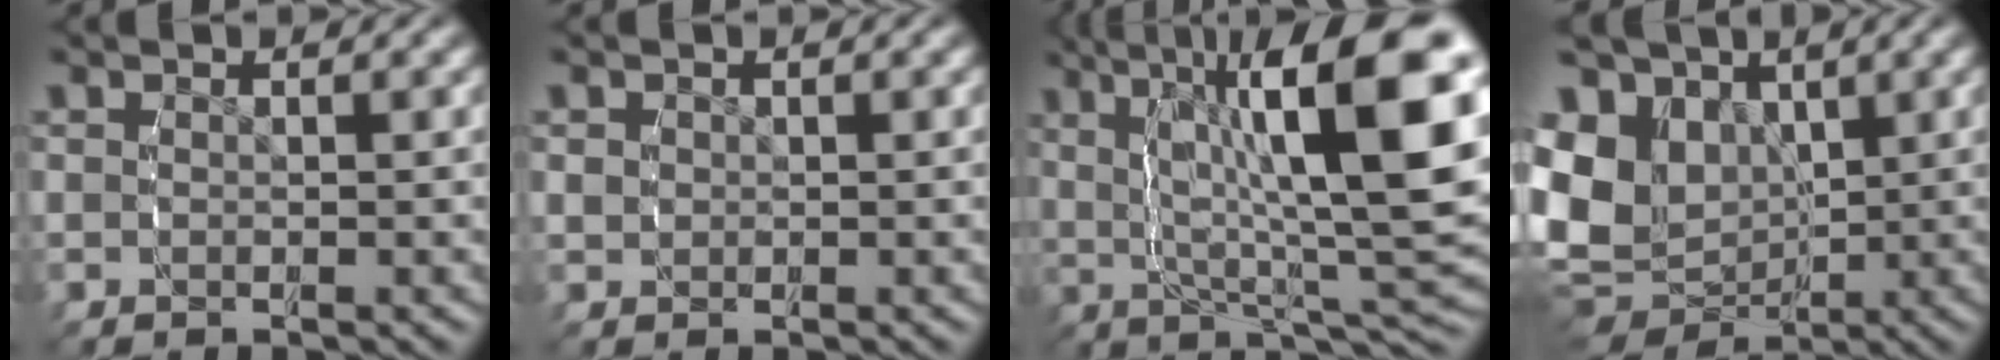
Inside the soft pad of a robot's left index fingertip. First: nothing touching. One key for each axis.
{"total": 0.8, "fx": 0.1, "fy": 0.7, "fz": 0.2, "tx": -0.010, "ty": -0.009, "tz": 0.011}
{"total": 13.9, "fx": 2.6, "fy": 4.5, "fz": 12.9, "tx": -0.166, "ty": 0.008, "tz": 0.045}
{"total": 13.3, "fx": -0.1, "fy": 10.8, "fz": 7.7, "tx": -0.167, "ty": -0.045, "tz": 0.017}